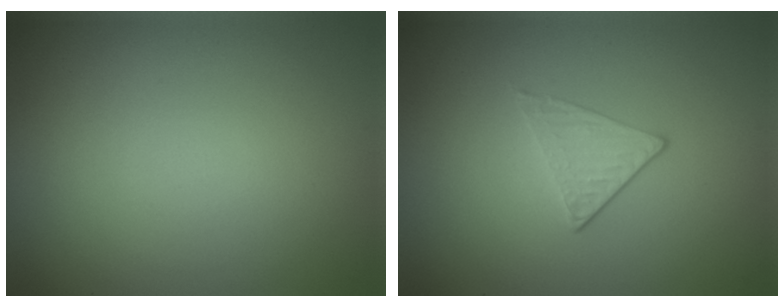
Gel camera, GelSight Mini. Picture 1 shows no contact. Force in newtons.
{"total": 1.4, "press": 1.1, "slide": 0.9}